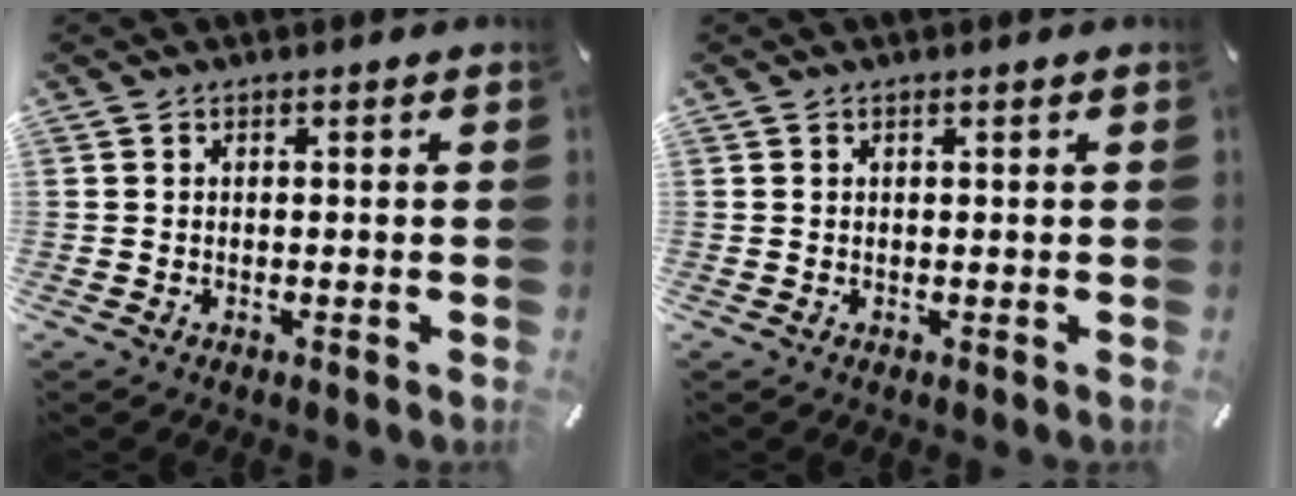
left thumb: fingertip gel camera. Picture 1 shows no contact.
{"total": 0.6, "force": [0.3, 0.0, 0.5], "torque": [-0.008, -0.001, 0.004]}